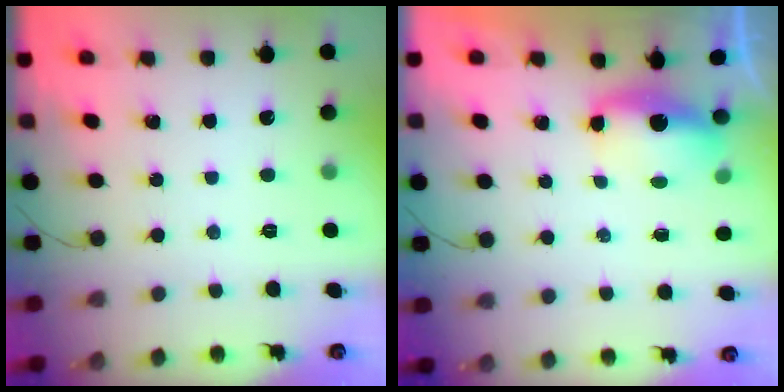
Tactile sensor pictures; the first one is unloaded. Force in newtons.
{"total": 5.7, "press": 5.7, "slide": 0.4}